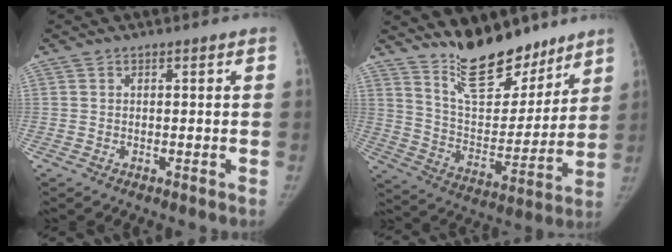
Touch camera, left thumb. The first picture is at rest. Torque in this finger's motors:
{"motor_torque": [0.94, 0.80, -0.10, -0.32, 0.05]}